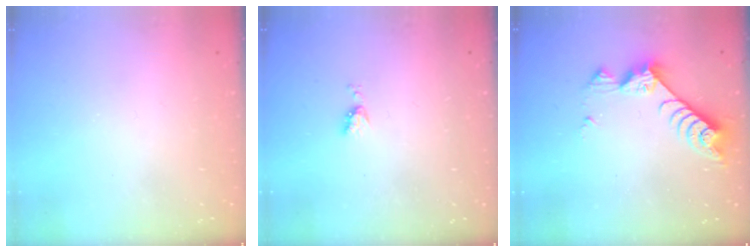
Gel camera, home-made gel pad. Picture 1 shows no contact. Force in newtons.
{"total": 3.7, "press": 3.7, "slide": 0.5}
{"total": 8.1, "press": 8.0, "slide": 0.9}